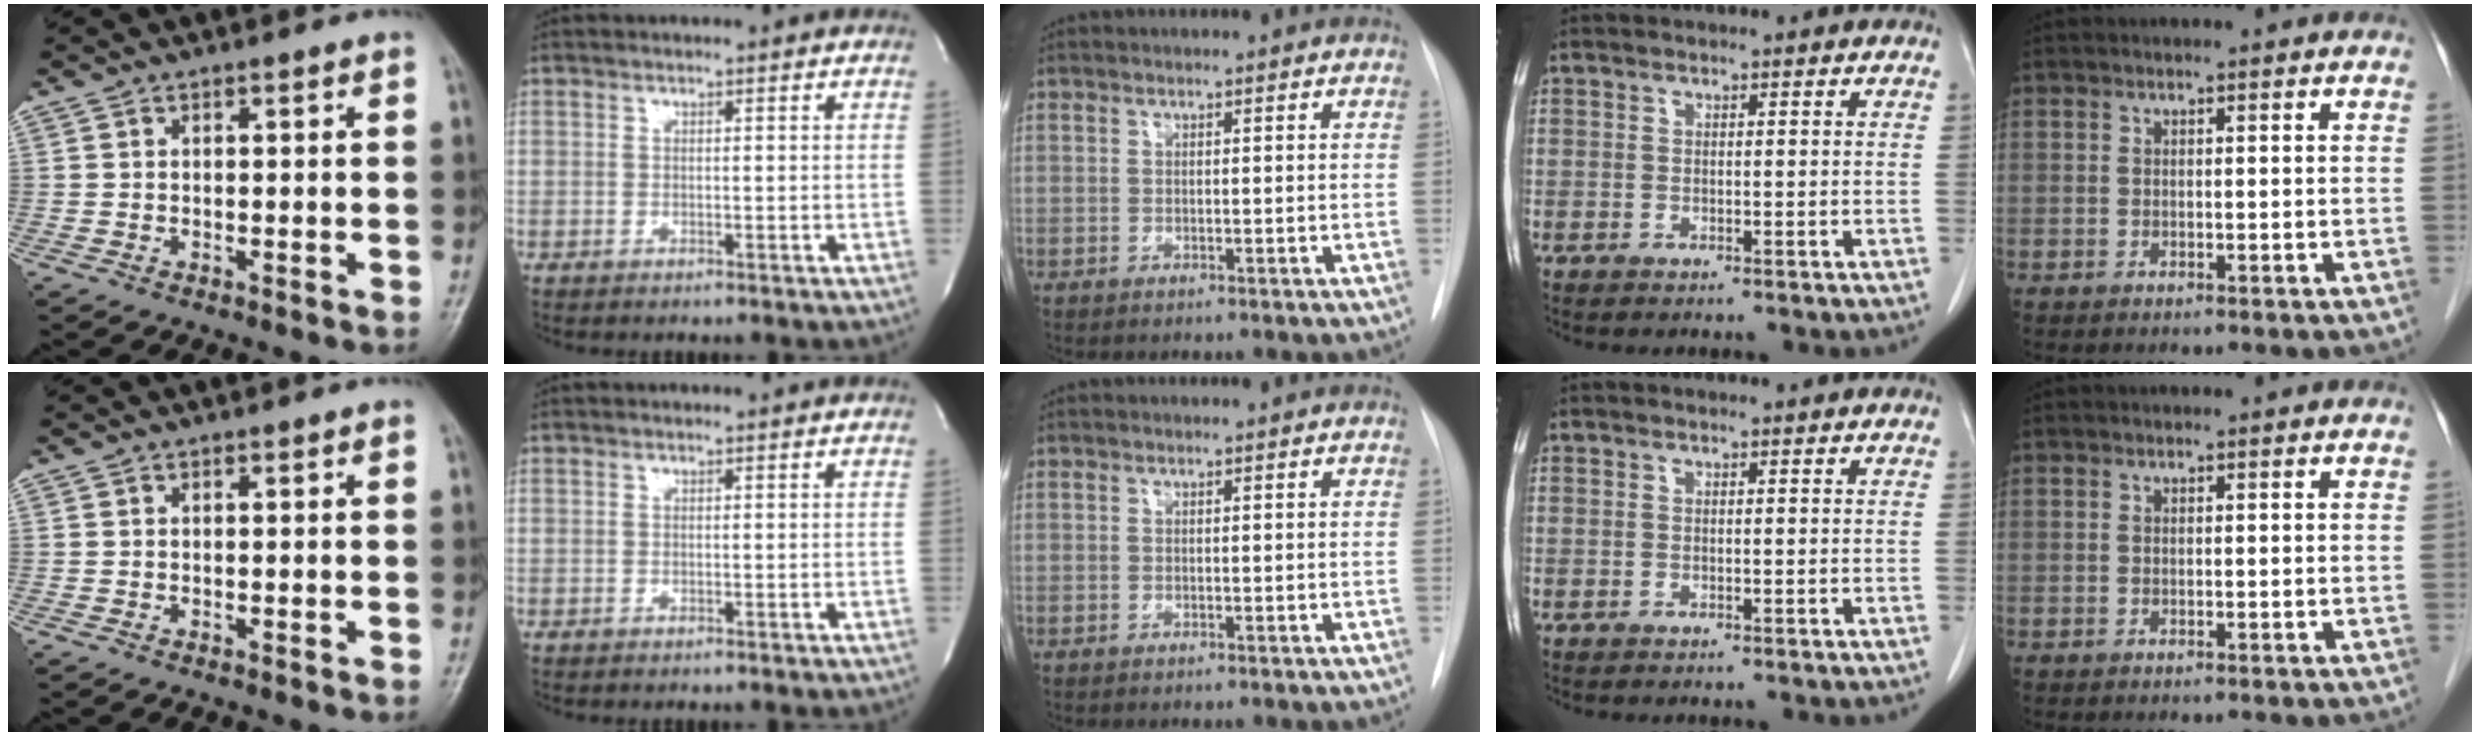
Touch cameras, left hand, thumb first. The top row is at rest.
{}